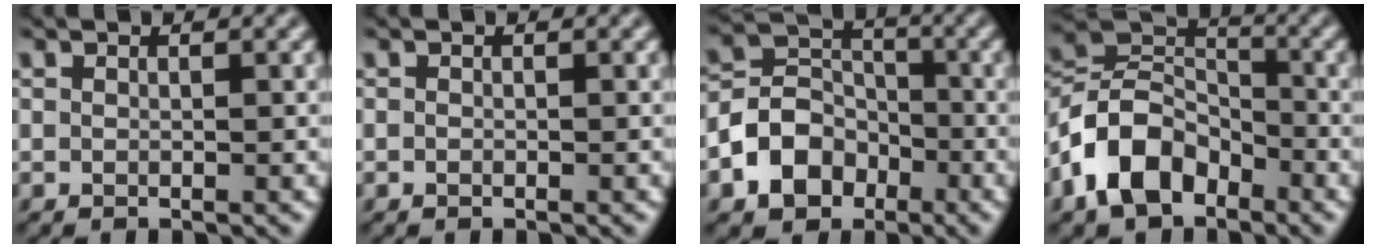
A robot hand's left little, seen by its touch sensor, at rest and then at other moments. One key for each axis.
{"total": 0.0}
{"total": 6.0, "fx": -2.8, "fy": 4.7, "fz": 2.7, "tx": -0.045, "ty": 0.005, "tz": -0.059}
{"total": 8.1, "fx": -4.2, "fy": 5.2, "fz": 4.5, "tx": -0.088, "ty": 0.011, "tz": -0.098}